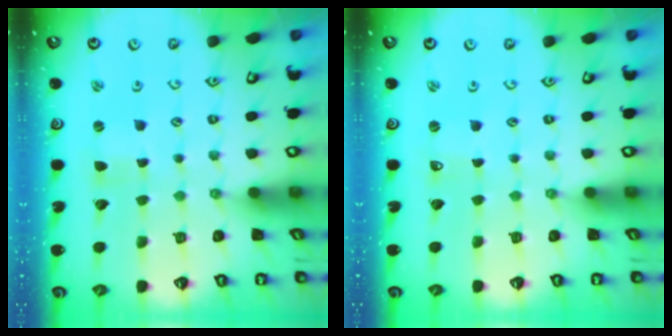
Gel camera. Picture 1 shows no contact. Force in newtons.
{"total": 0.0}